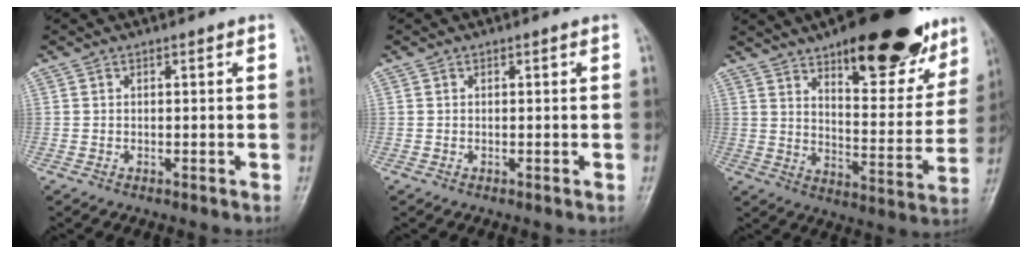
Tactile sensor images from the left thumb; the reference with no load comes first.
{"total": 0.0}
{"total": 25.7, "force": [16.3, 9.4, 17.5], "torque": [-0.196, -0.062, 0.237]}